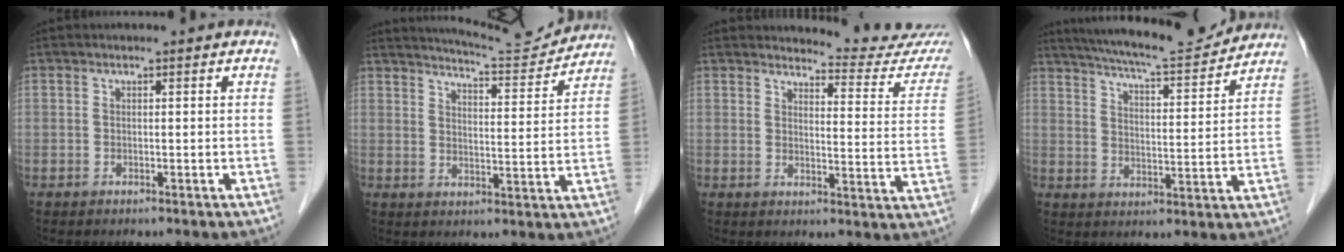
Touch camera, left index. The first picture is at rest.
{"total": 10.7, "force": [10.5, -0.1, 1.8], "torque": [-0.033, -0.002, 0.147]}
{"total": 13.4, "force": [13.3, 0.4, 1.5], "torque": [-0.004, -0.094, 0.134]}
{"total": 14.9, "force": [13.9, 1.2, 5.4], "torque": [-0.095, 0.002, 0.205]}